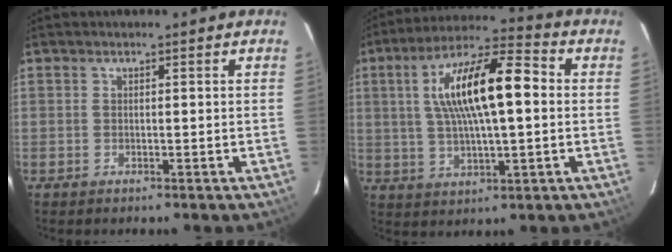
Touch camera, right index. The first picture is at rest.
{"total": 16.3, "force": [2.3, 4.8, 15.4], "torque": [-0.278, 0.023, 0.037]}